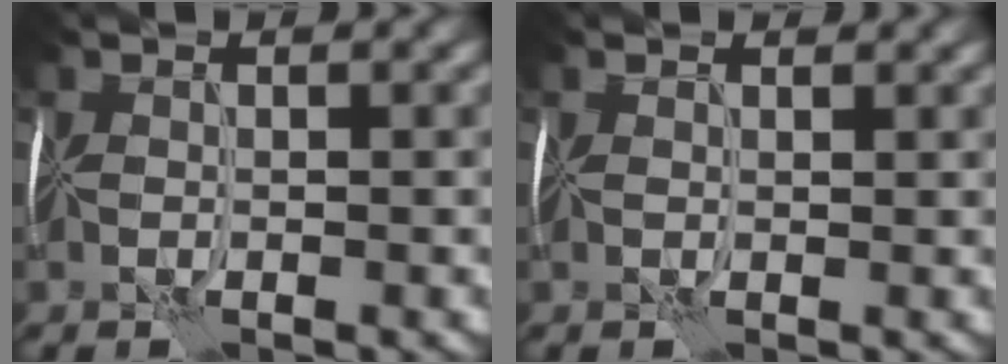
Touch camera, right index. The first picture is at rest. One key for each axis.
{"total": 1.4, "fx": 1.3, "fy": 0.5, "fz": 0.2, "tx": 0.006, "ty": 0.014, "tz": 0.006}